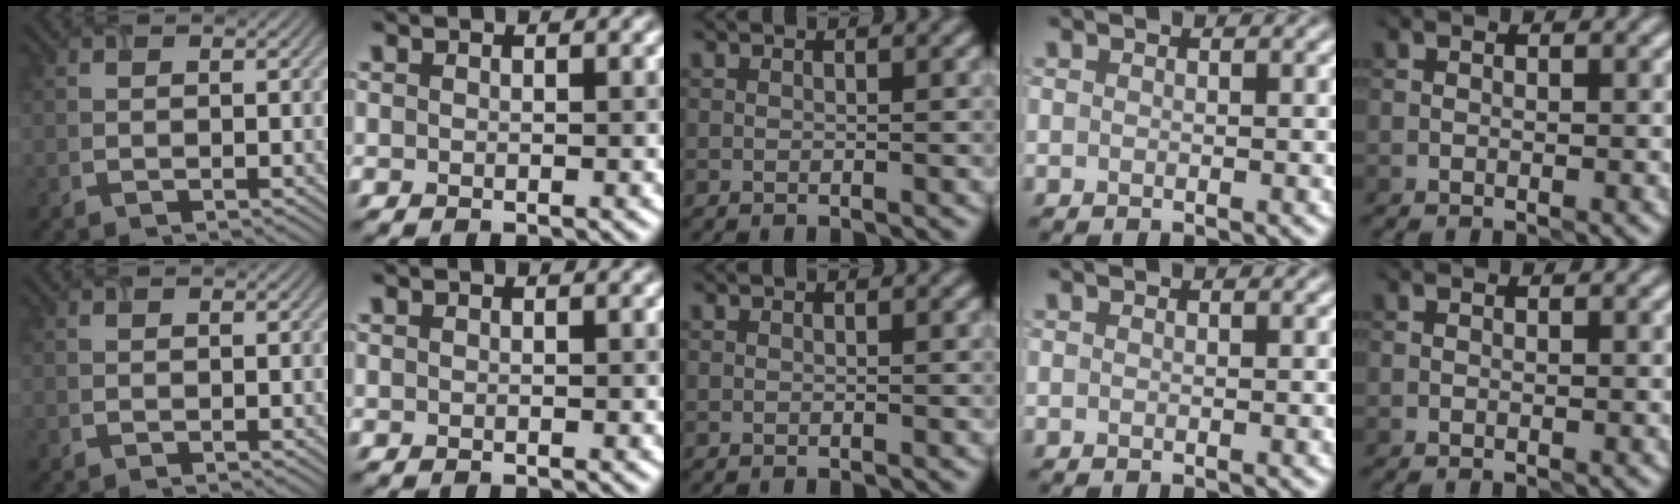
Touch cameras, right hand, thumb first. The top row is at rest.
{}